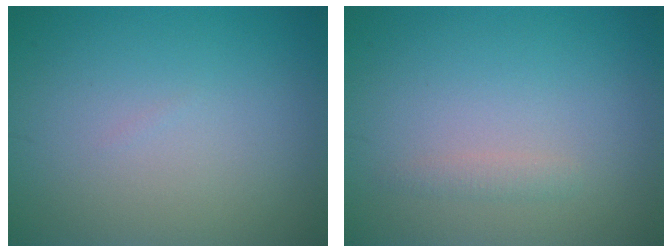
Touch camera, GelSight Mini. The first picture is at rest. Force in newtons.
{"total": 0.9, "press": 0.9, "slide": 0.0}